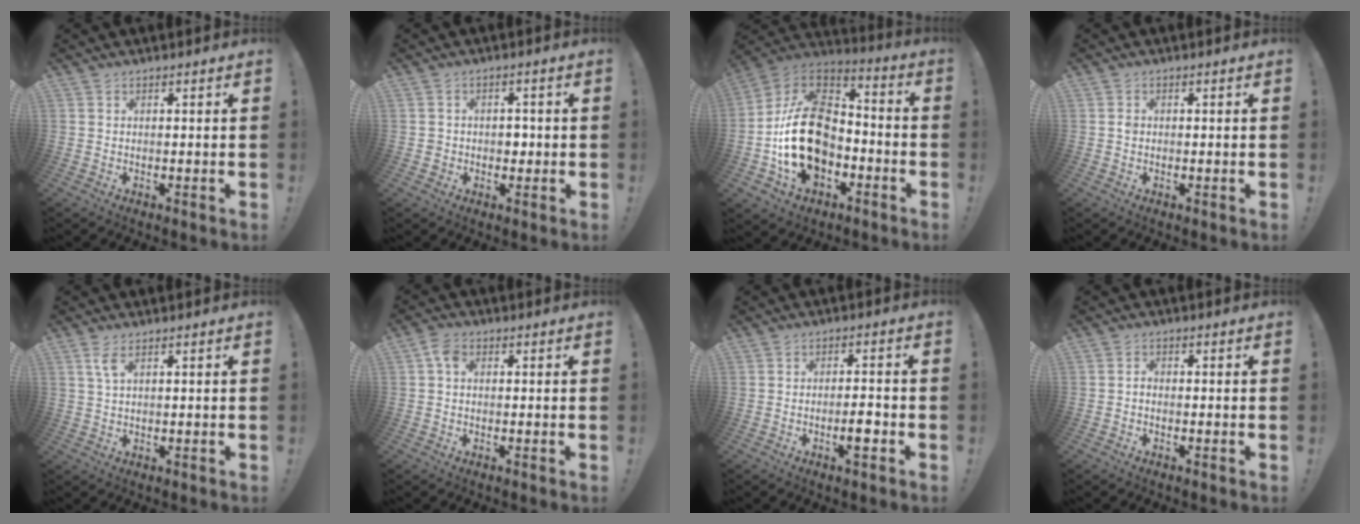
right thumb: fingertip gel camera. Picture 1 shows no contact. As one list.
[{"total": 3.6, "force": [0.1, 3.5, 1.2], "torque": [-0.005, -0.006, -0.002]}, {"total": 23.4, "force": [-4.2, 16.5, 16.1], "torque": [-0.282, 0.035, -0.060]}, {"total": 0.7, "force": [-0.2, 0.6, 0.3], "torque": [-0.006, 0.004, -0.003]}, {"total": 3.8, "force": [1.7, 1.2, 3.1], "torque": [-0.058, -0.002, 0.028]}, {"total": 3.8, "force": [0.7, 2.5, 2.8], "torque": [-0.048, 0.008, 0.013]}, {"total": 4.8, "force": [-2.2, 1.1, 4.1], "torque": [-0.053, 0.004, -0.036]}, {"total": 1.2, "force": [-0.8, 0.6, 0.6], "torque": [-0.009, 0.004, -0.015]}]